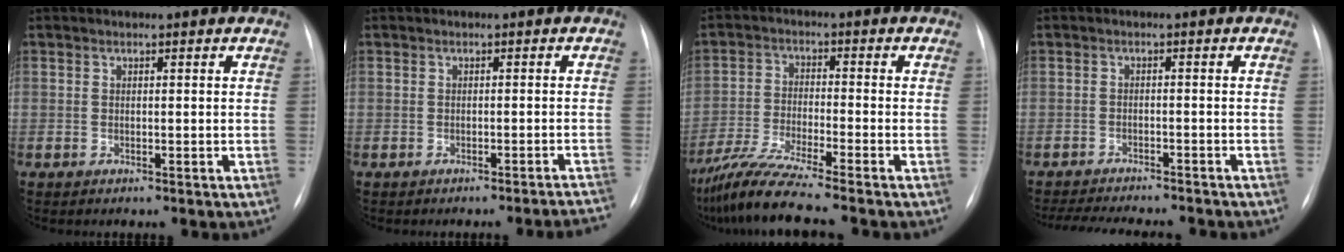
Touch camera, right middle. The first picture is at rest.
{"total": 4.9, "force": [-4.7, -0.8, 0.8], "torque": [0.000, -0.002, -0.049]}
{"total": 9.7, "force": [-8.2, -1.3, 5.1], "torque": [-0.097, -0.033, -0.150]}
{"total": 12.7, "force": [-11.6, 2.1, 4.8], "torque": [-0.081, -0.008, -0.155]}